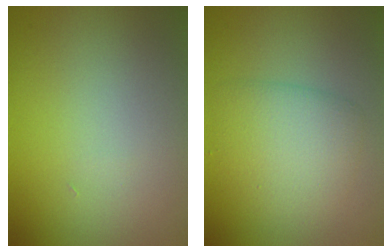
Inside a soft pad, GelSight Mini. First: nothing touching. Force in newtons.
{"total": 3.9, "press": 3.8, "slide": 0.2}